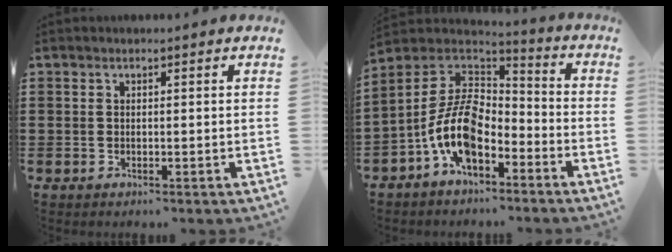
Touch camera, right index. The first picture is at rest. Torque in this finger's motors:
{"motor_torque": [2.14, 0.00, 1.05, 0.19]}